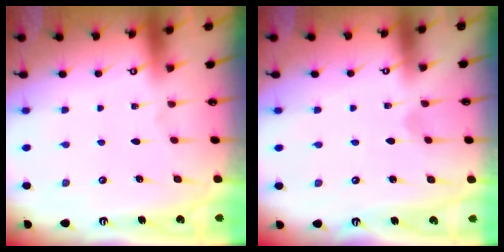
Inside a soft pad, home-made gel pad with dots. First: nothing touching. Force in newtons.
{"total": 0.0}